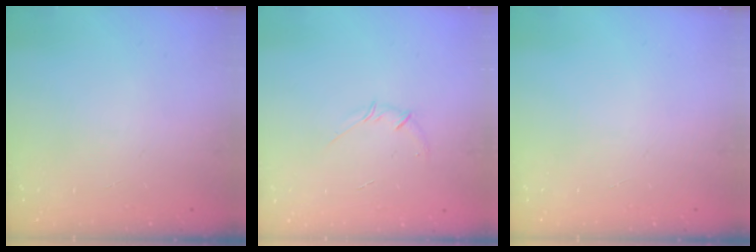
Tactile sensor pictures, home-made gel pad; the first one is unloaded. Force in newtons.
{"total": 3.6, "press": 3.4, "slide": 1.2}
{"total": 0.0}